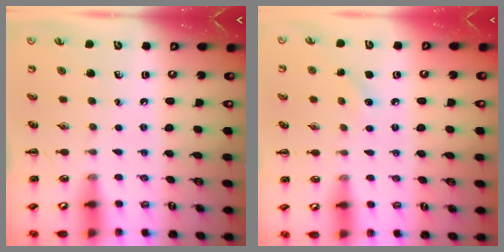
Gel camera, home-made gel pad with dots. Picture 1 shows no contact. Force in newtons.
{"total": 5.7, "press": 5.6, "slide": 1.4}